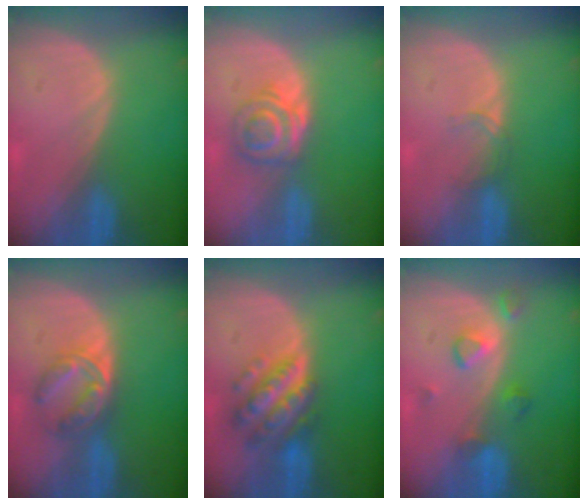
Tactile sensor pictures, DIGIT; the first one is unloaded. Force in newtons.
{"total": 5.3, "press": 5.0, "slide": 1.7}
{"total": 1.5, "press": 1.5, "slide": 0.2}
{"total": 5.9, "press": 5.6, "slide": 1.9}
{"total": 7.7, "press": 7.7, "slide": 0.4}
{"total": 4.0, "press": 4.0, "slide": 0.4}